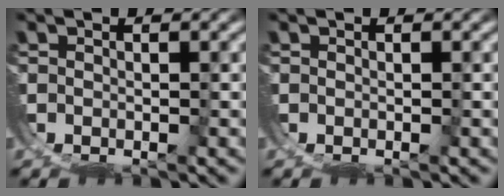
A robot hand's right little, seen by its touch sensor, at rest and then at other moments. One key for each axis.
{"total": 0.0}